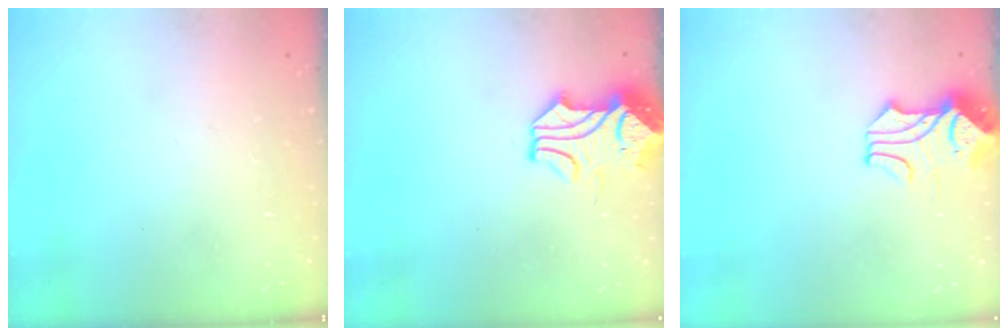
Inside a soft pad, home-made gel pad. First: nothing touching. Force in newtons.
{"total": 2.2, "press": 2.1, "slide": 0.7}
{"total": 2.1, "press": 1.8, "slide": 1.2}